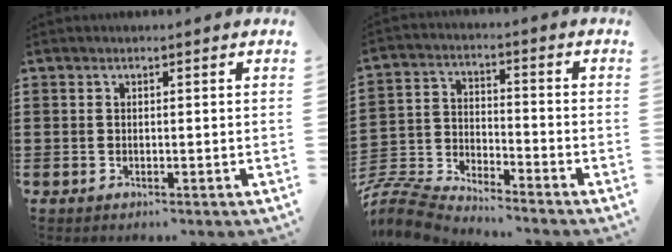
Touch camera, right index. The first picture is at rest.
{"total": 7.6, "force": [-7.5, 0.7, 1.0], "torque": [-0.047, 0.000, -0.158]}